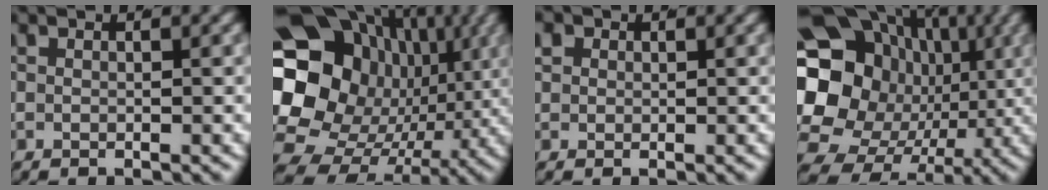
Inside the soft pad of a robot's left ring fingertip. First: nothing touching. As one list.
[{"total": 24.8, "force": [1.2, 19.8, 14.8], "torque": [-0.286, -0.049, 0.018]}, {"total": 2.5, "force": [0.8, 2.2, 0.8], "torque": [-0.029, -0.002, 0.014]}, {"total": 22.8, "force": [-1.5, 19.0, 12.5], "torque": [-0.241, -0.068, -0.015]}]